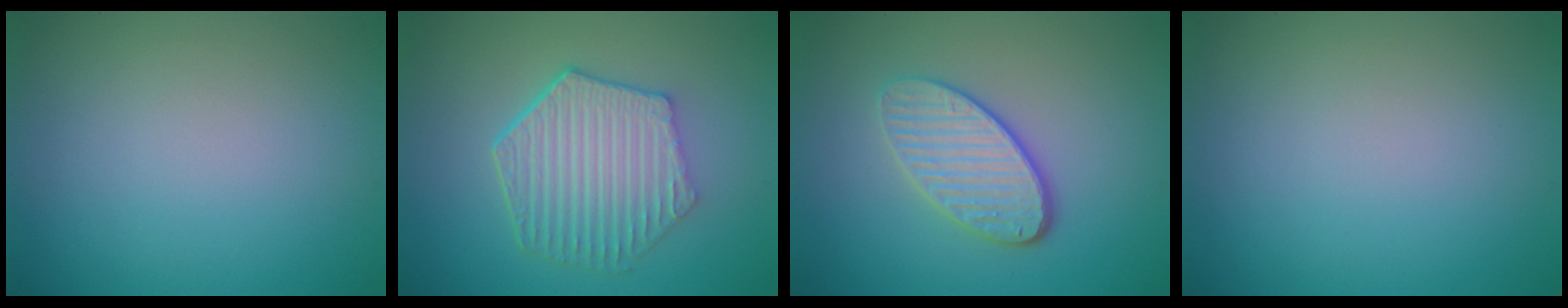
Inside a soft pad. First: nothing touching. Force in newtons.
{"total": 6.3, "press": 4.6, "slide": 4.3}
{"total": 4.0, "press": 3.3, "slide": 2.4}
{"total": 0.0}